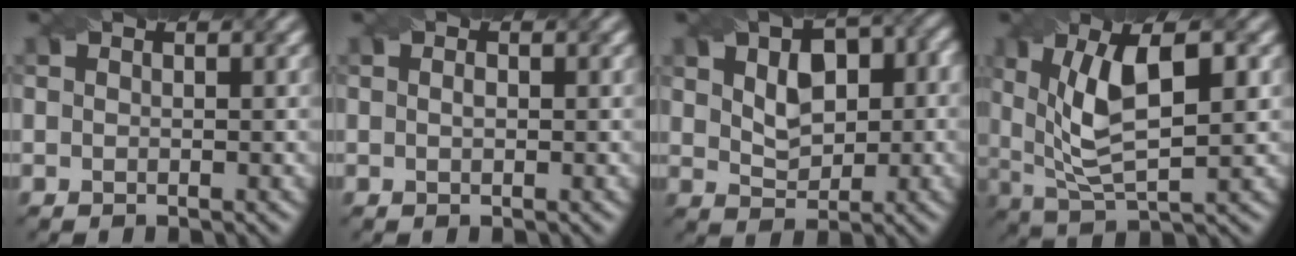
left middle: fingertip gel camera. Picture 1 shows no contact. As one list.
[{"total": 0.6, "force": [0.0, 0.3, 0.5], "torque": [-0.012, 0.001, 0.000]}, {"total": 5.9, "force": [1.3, 4.0, 4.2], "torque": [-0.064, 0.008, 0.024]}, {"total": 8.2, "force": [1.8, 3.1, 7.4], "torque": [-0.146, 0.001, 0.032]}]